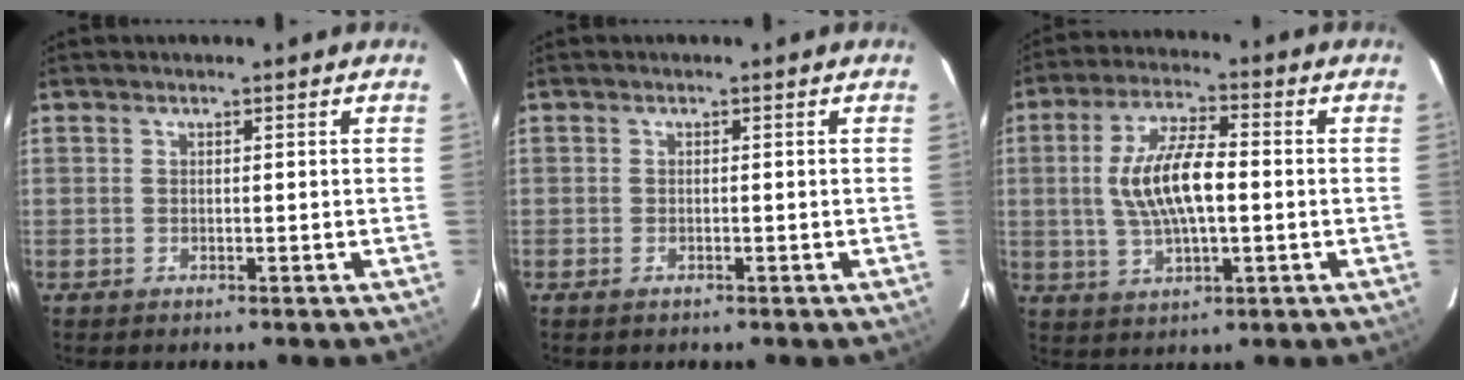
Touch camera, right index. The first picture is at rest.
{"total": 0.9, "force": [-0.6, 0.5, 0.5], "torque": [-0.010, -0.002, -0.013]}
{"total": 11.4, "force": [-0.1, 4.1, 10.6], "torque": [-0.208, 0.007, 0.002]}